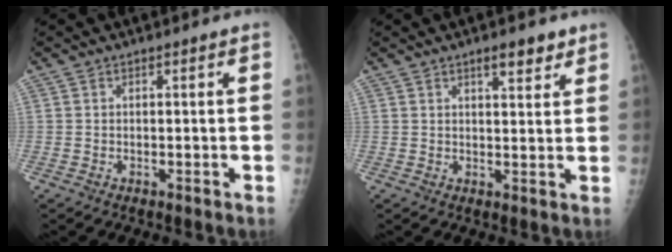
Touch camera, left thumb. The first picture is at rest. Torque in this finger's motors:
{"motor_torque": [0.70, 0.26, 0.39, -0.33, 0.13]}